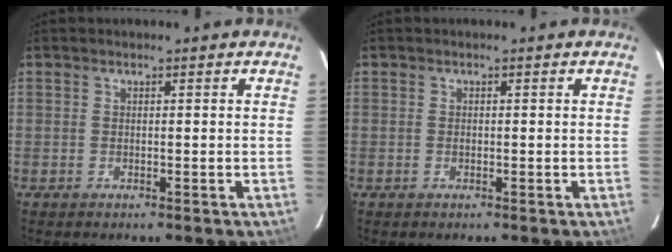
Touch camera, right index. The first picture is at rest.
{"total": 0.5, "force": [-0.1, 0.4, 0.2], "torque": [-0.003, 0.000, -0.002]}